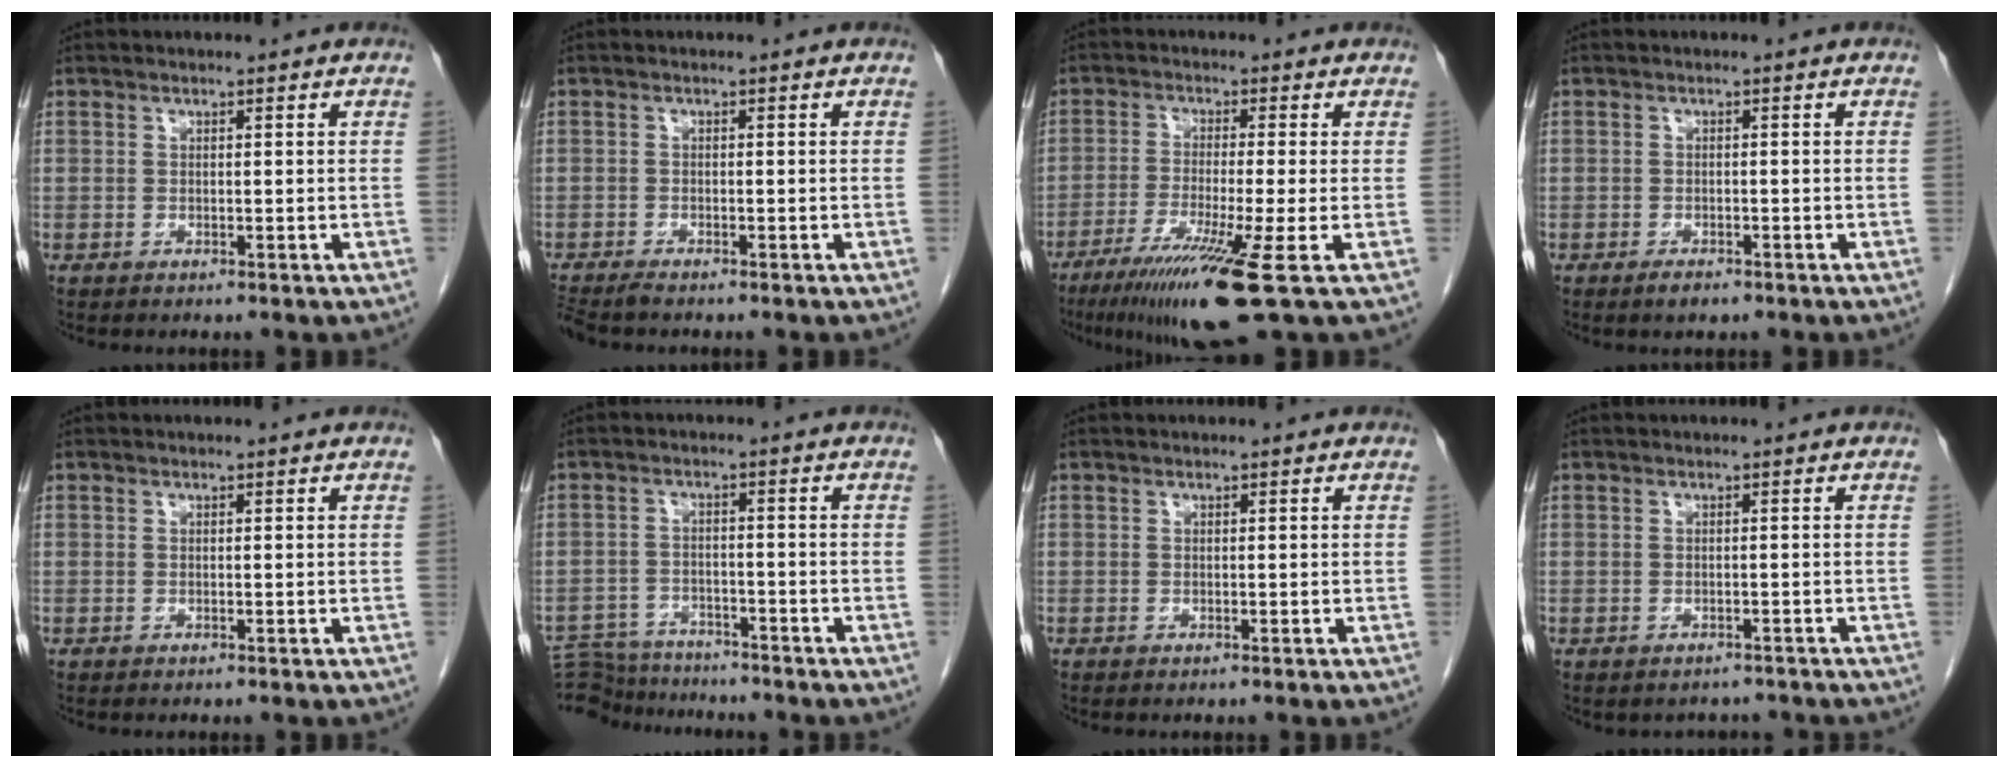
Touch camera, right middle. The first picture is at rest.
{"total": 2.9, "force": [-2.6, 0.1, 1.2], "torque": [-0.022, -0.009, -0.046]}
{"total": 11.6, "force": [-6.5, -1.2, 9.5], "torque": [-0.169, -0.040, -0.113]}
{"total": 1.7, "force": [-1.3, 0.7, 0.9], "torque": [-0.017, -0.001, -0.017]}
{"total": 0.0}
{"total": 10.0, "force": [-9.6, 2.4, 1.4], "torque": [-0.026, 0.007, -0.150]}
{"total": 0.0}
{"total": 2.1, "force": [-1.8, 1.1, 0.0], "torque": [0.000, 0.004, -0.024]}